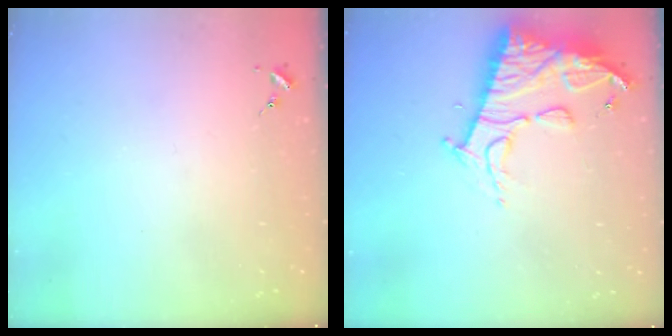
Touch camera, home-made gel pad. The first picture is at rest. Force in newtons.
{"total": 15.1, "press": 15.0, "slide": 1.6}